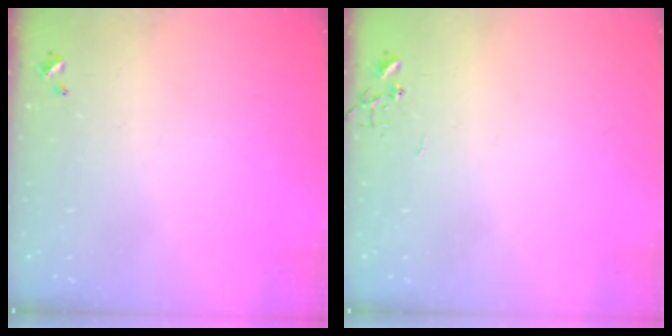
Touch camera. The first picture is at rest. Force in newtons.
{"total": 0.0}